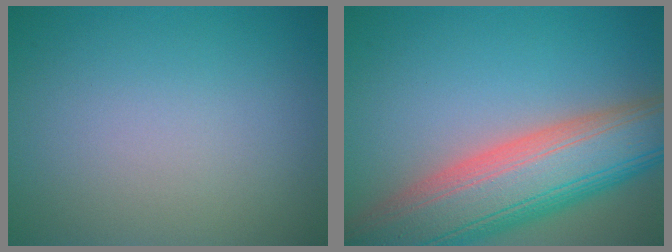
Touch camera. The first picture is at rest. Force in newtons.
{"total": 12.1, "press": 12.1, "slide": 0.7}